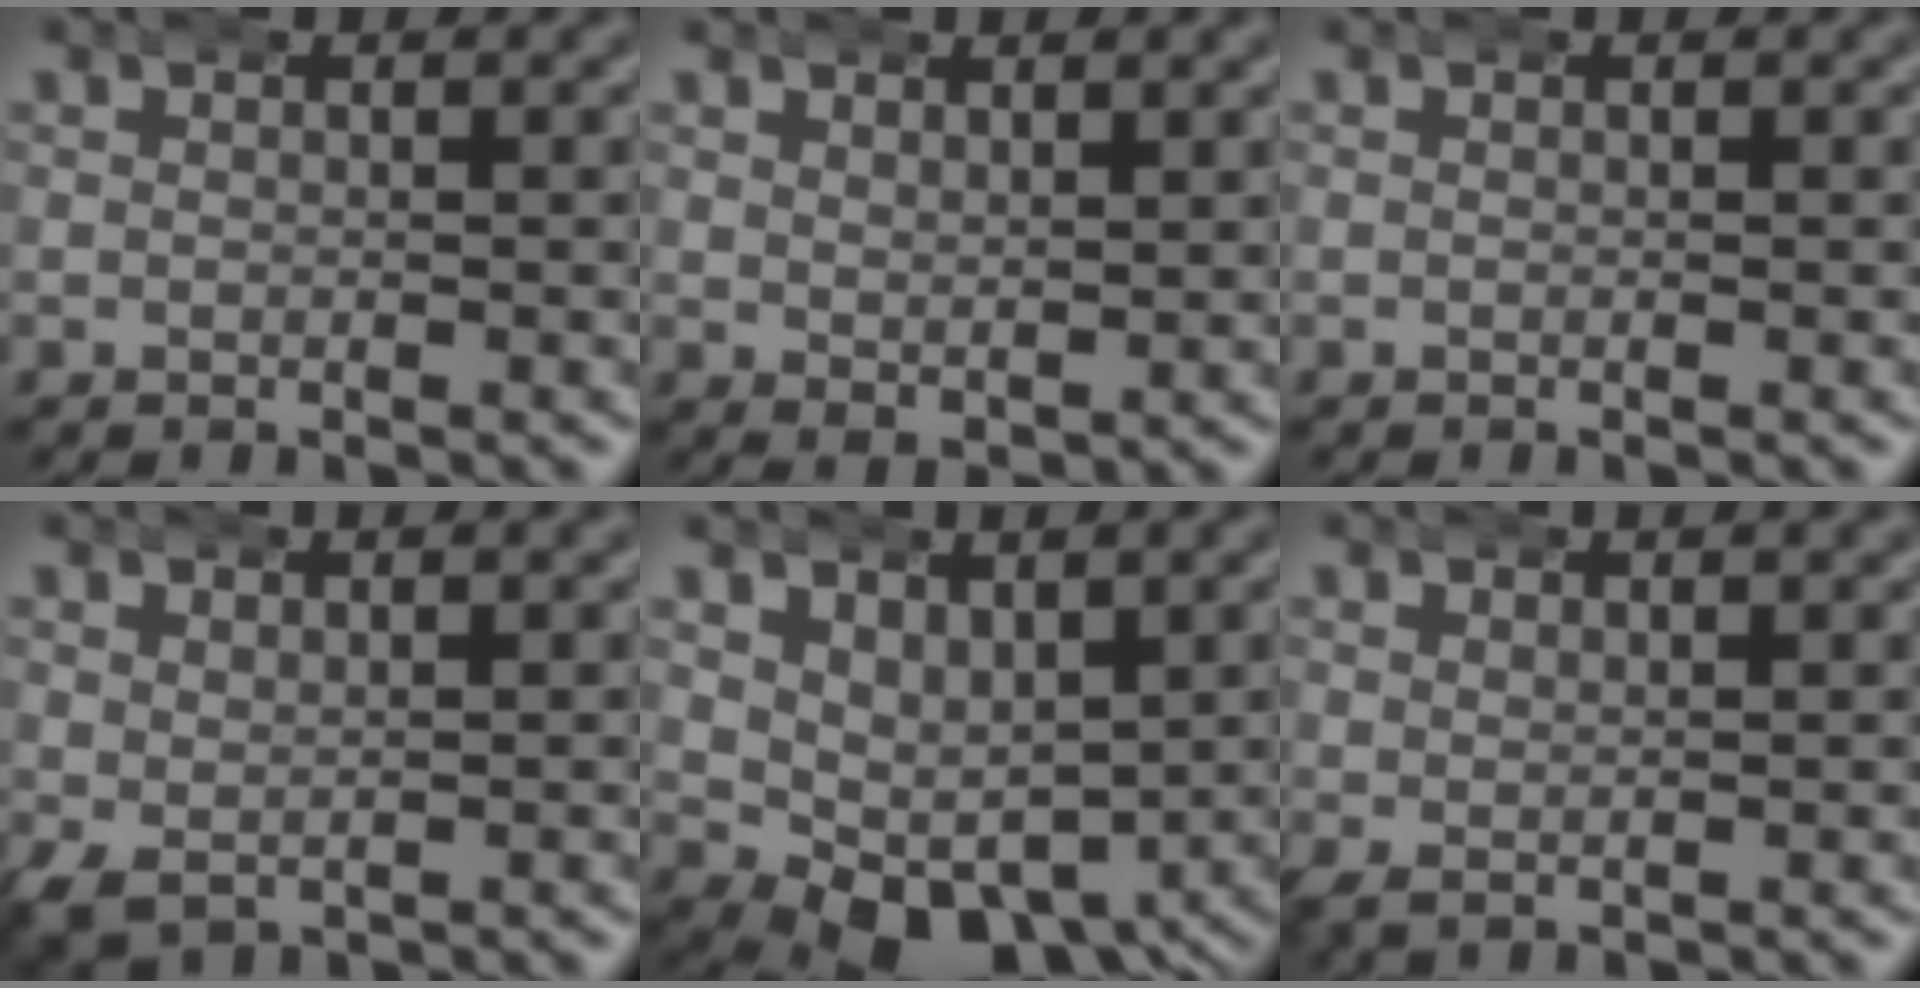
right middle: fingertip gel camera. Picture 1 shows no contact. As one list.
[{"total": 2.1, "force": [0.9, 1.0, 1.6], "torque": [-0.025, -0.015, 0.027]}, {"total": 0.0}, {"total": 2.4, "force": [0.8, 1.5, 1.7], "torque": [-0.032, -0.013, 0.024]}, {"total": 6.9, "force": [-0.8, 5.0, 4.6], "torque": [-0.091, -0.038, -0.003]}, {"total": 2.3, "force": [1.8, 0.6, 1.3], "torque": [-0.017, -0.003, 0.033]}]